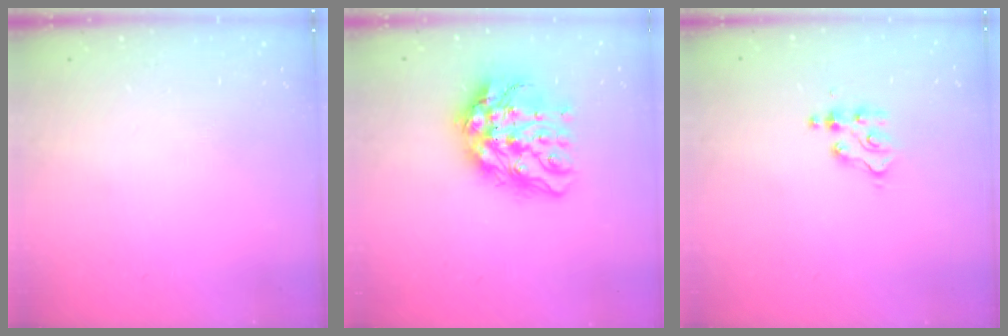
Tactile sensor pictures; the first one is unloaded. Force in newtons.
{"total": 15.3, "press": 15.2, "slide": 2.0}
{"total": 3.9, "press": 3.9, "slide": 0.5}